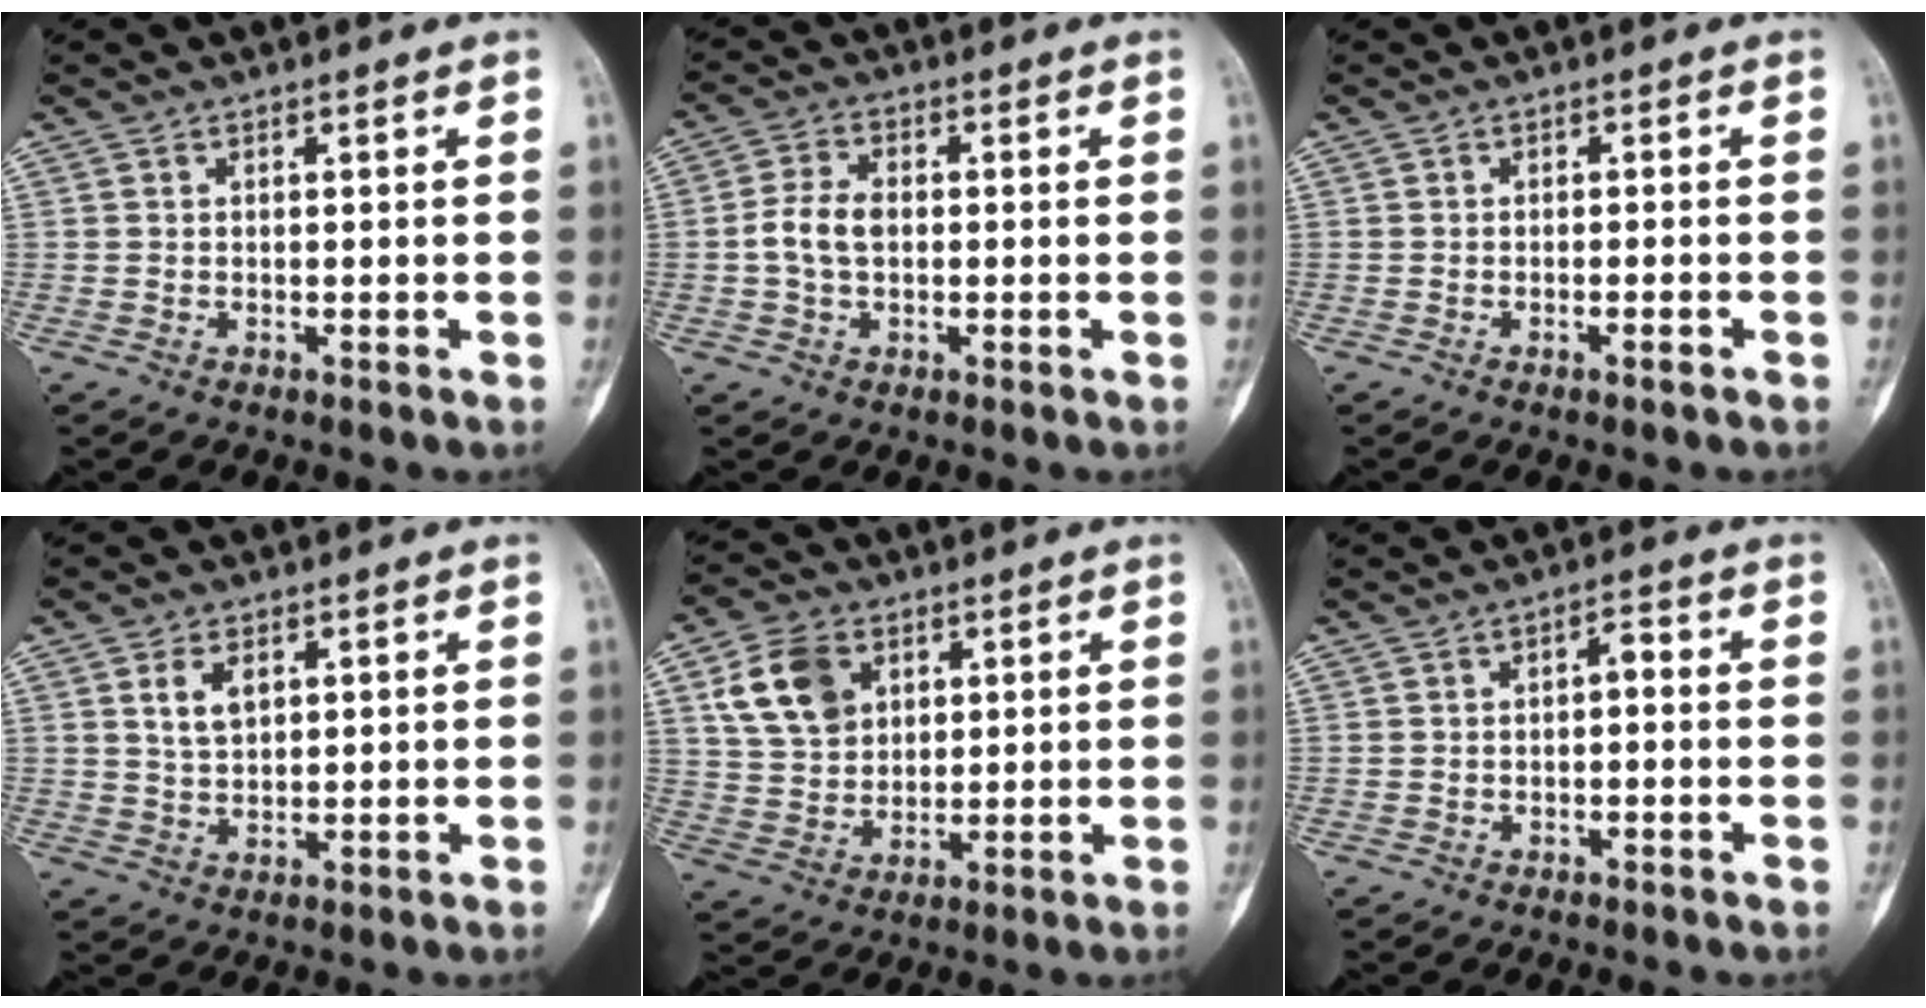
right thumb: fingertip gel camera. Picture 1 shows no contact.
{"total": 5.6, "force": [-0.3, 3.7, 4.2], "torque": [-0.084, 0.015, -0.010]}
{"total": 1.5, "force": [-1.0, 0.1, 1.1], "torque": [-0.021, 0.004, -0.016]}
{"total": 4.3, "force": [1.8, 2.5, 3.0], "torque": [-0.046, -0.007, 0.036]}
{"total": 10.6, "force": [4.1, 7.8, 5.9], "torque": [-0.088, -0.008, 0.083]}
{"total": 2.2, "force": [-0.3, 1.1, 1.8], "torque": [-0.021, 0.016, -0.011]}